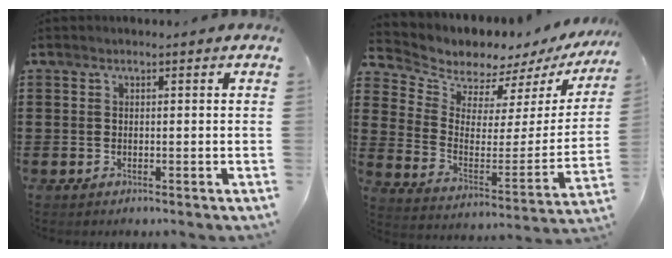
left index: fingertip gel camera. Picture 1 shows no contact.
{"total": 5.3, "force": [5.0, 1.5, -0.2], "torque": [-0.035, -0.051, 0.084]}